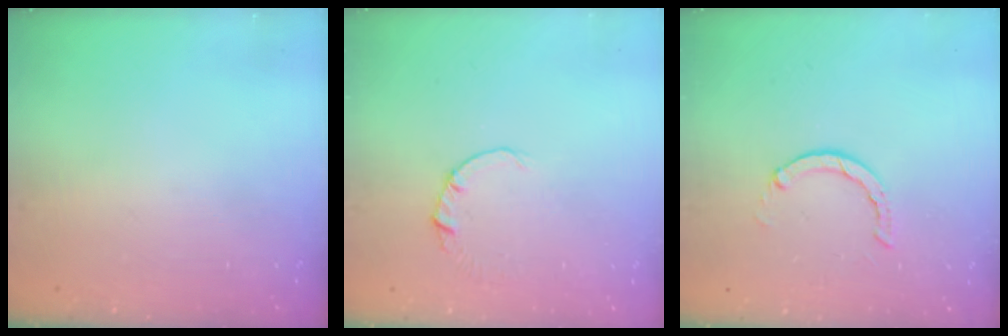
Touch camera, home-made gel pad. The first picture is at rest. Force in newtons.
{"total": 0.5, "press": 0.5, "slide": 0.1}
{"total": 2.8, "press": 2.7, "slide": 0.4}